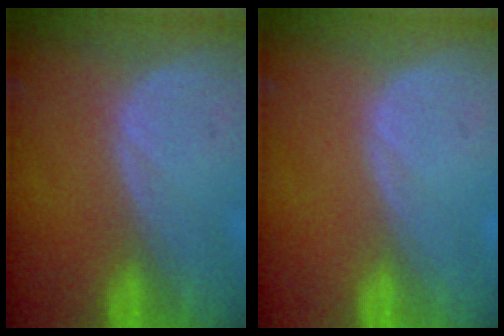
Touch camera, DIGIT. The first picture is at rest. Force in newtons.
{"total": 0.0}